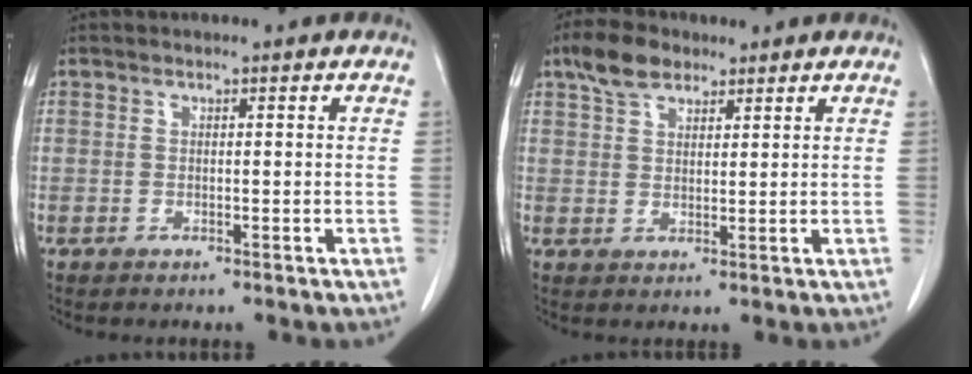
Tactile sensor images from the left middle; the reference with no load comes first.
{"total": 5.3, "force": [3.7, 2.7, 2.6], "torque": [-0.054, 0.014, 0.072]}